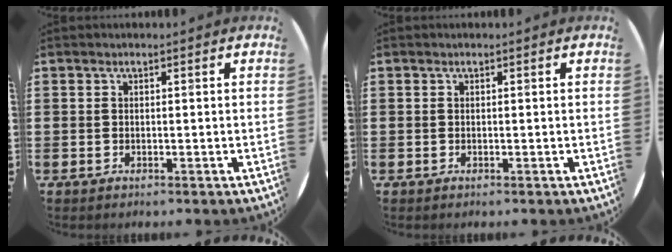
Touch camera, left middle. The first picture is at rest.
{"total": 0.0}